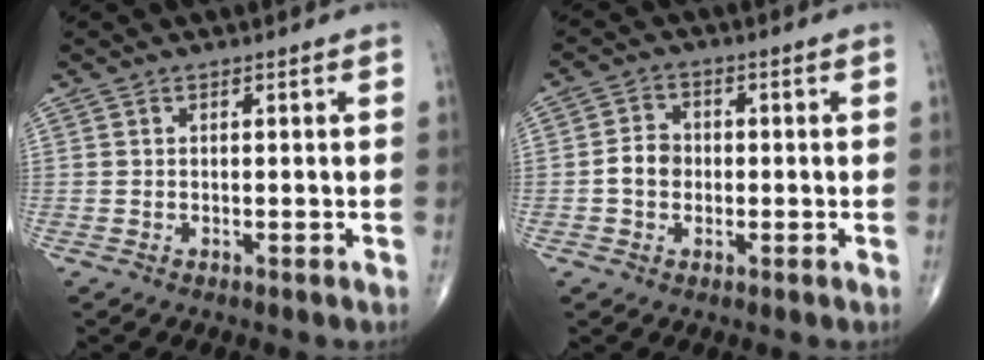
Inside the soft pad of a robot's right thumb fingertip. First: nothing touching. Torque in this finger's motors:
{"motor_torque": [0.86, 1.08, 0.40, -0.25, 0.01]}